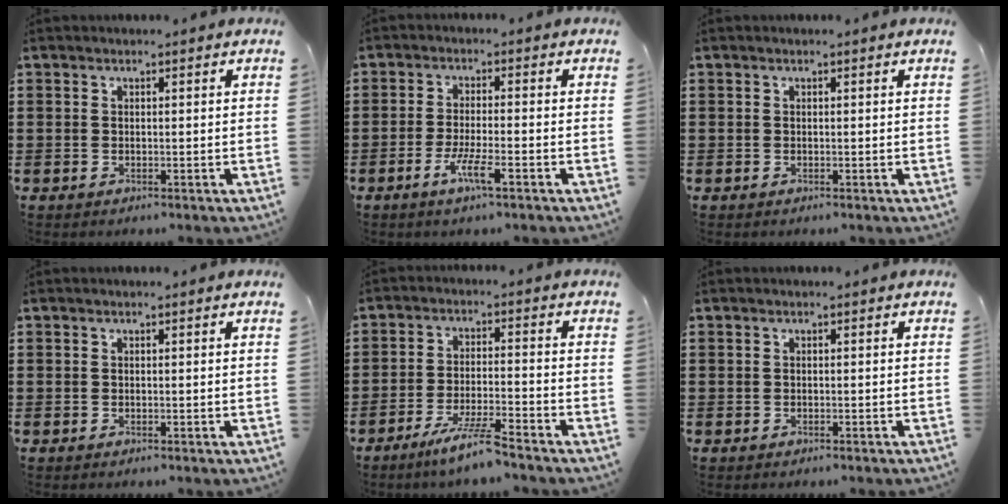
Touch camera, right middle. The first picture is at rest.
{"total": 4.8, "force": [-2.5, 0.6, 4.0], "torque": [-0.084, -0.010, -0.048]}
{"total": 0.0}
{"total": 0.0}
{"total": 6.3, "force": [-5.1, -0.1, 3.7], "torque": [-0.077, -0.014, -0.096]}
{"total": 0.0}